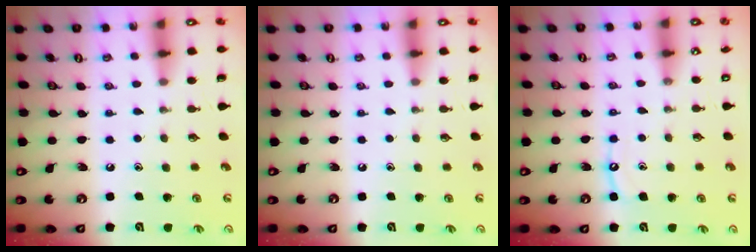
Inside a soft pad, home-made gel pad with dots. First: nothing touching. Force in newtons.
{"total": 0.0}
{"total": 5.6, "press": 5.6, "slide": 0.7}